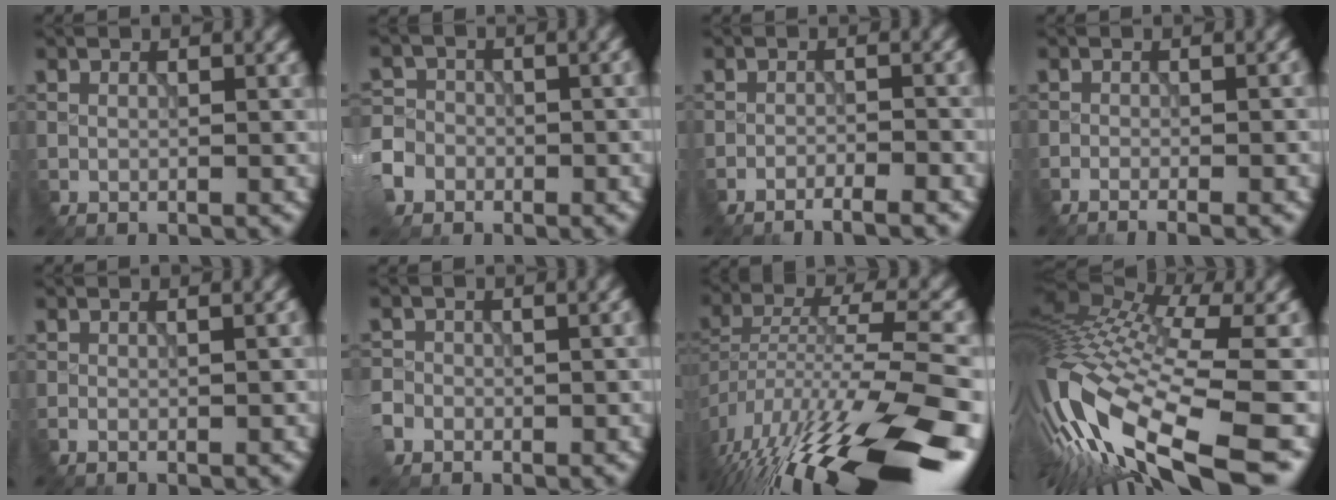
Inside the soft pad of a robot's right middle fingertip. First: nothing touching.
{"total": 5.7, "force": [-3.4, 4.2, 1.9], "torque": [-0.038, -0.014, -0.058]}
{"total": 2.9, "force": [-2.4, 0.0, 1.6], "torque": [-0.022, 0.010, -0.042]}
{"total": 3.2, "force": [-1.2, 1.2, 2.7], "torque": [-0.005, 0.008, -0.025]}
{"total": 1.6, "force": [-0.1, 0.6, 1.4], "torque": [-0.003, 0.005, -0.007]}
{"total": 2.9, "force": [-1.9, 1.9, 1.2], "torque": [-0.023, 0.004, -0.025]}
{"total": 16.6, "force": [-10.4, 4.4, 12.1], "torque": [-0.243, -0.008, -0.163]}
{"total": 16.7, "force": [-6.9, 5.8, 14.0], "torque": [-0.303, -0.023, -0.096]}